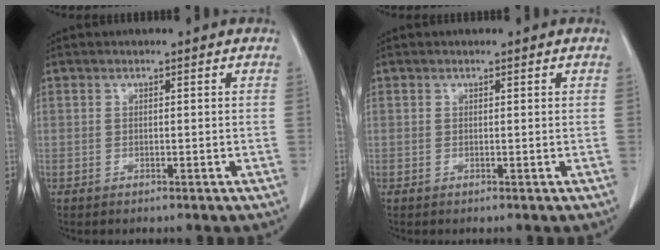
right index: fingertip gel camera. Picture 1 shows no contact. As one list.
[{"total": 0.0}]